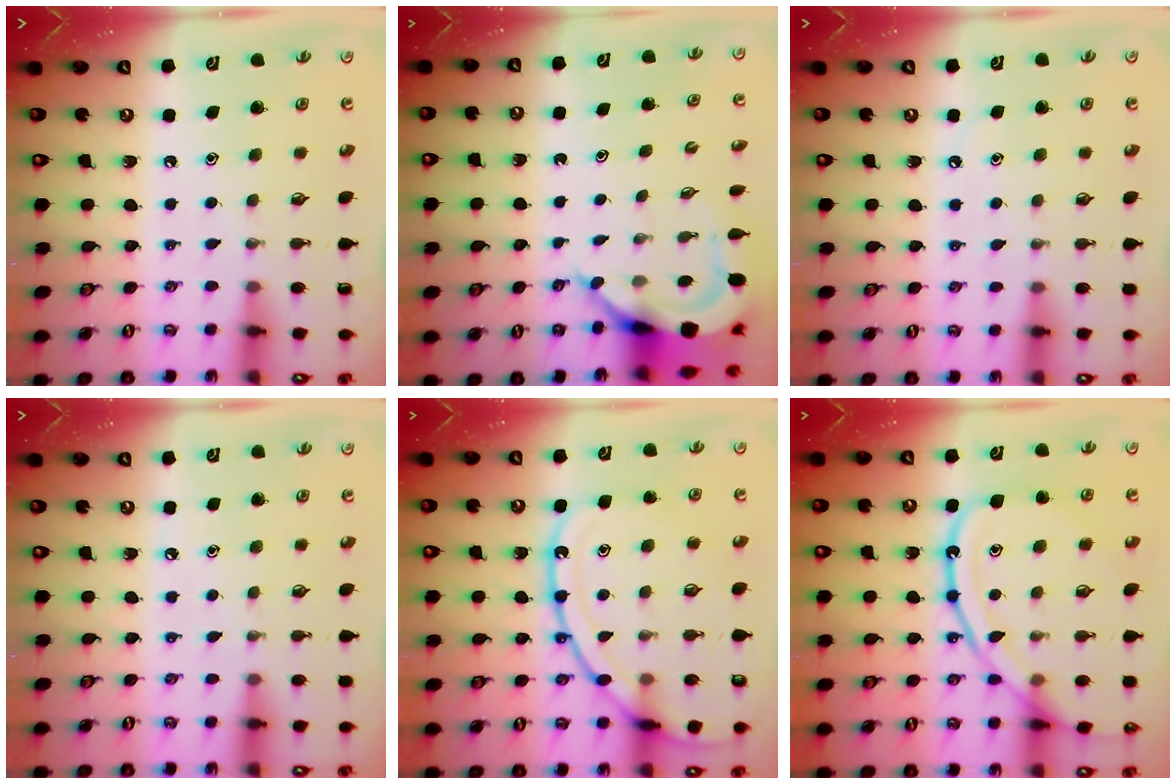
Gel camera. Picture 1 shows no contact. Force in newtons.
{"total": 8.0, "press": 8.0, "slide": 1.0}
{"total": 4.4, "press": 4.3, "slide": 0.7}
{"total": 2.3, "press": 2.3, "slide": 0.4}
{"total": 15.8, "press": 15.7, "slide": 1.5}
{"total": 17.0, "press": 16.9, "slide": 1.5}